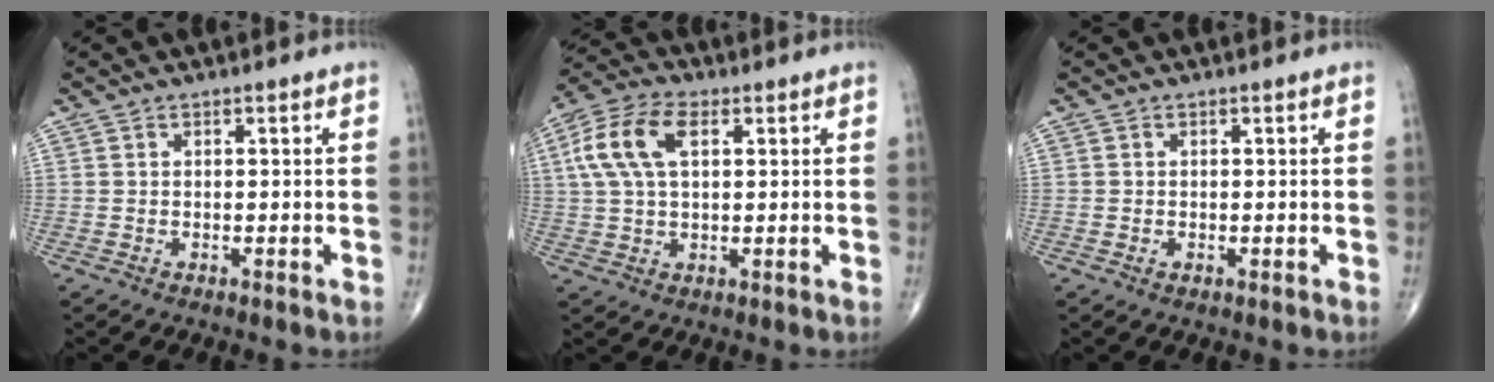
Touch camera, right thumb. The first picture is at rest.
{"total": 11.0, "force": [3.1, 6.0, 8.7], "torque": [-0.187, 0.020, 0.055]}
{"total": 0.7, "force": [-0.1, 0.5, 0.5], "torque": [-0.013, 0.000, -0.002]}